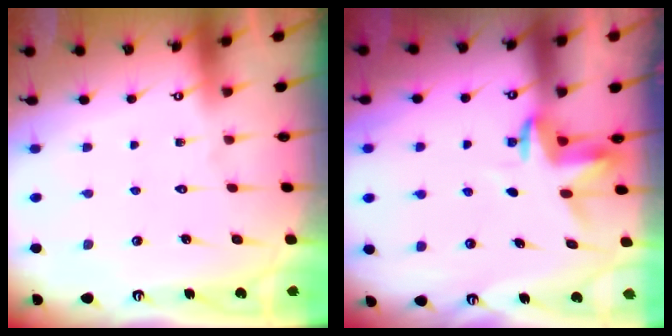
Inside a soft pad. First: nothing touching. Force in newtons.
{"total": 3.5, "press": 3.5, "slide": 0.2}